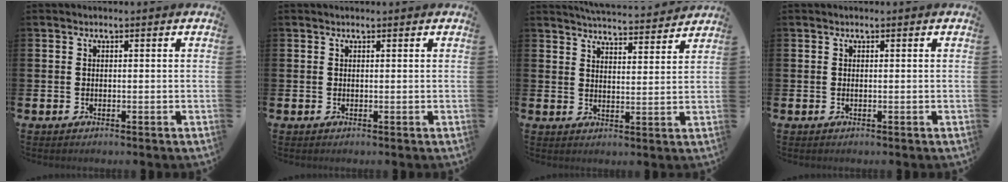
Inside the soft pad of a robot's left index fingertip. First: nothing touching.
{"total": 0.0}
{"total": 5.3, "force": [5.2, 0.2, 0.4], "torque": [-0.020, -0.039, 0.093]}
{"total": 0.0}